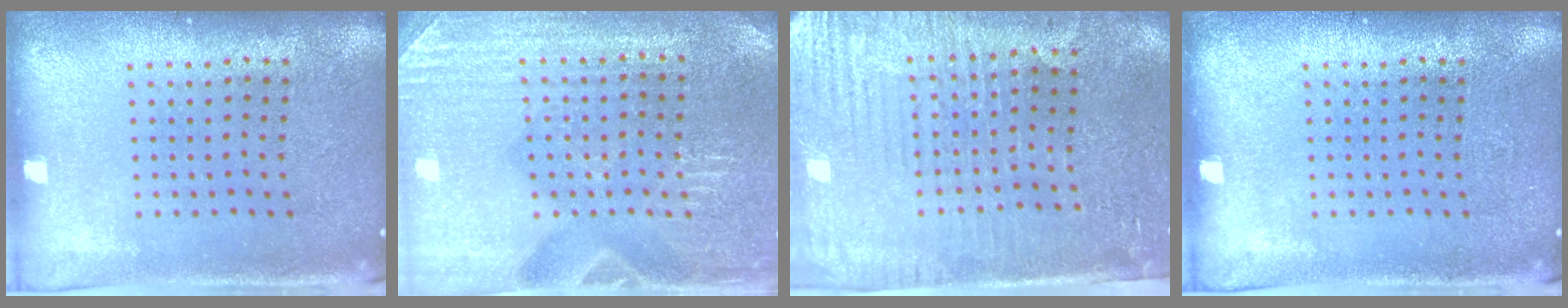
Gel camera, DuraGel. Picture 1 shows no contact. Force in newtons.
{"total": 3.2, "press": 3.1, "slide": 0.4}
{"total": 3.4, "press": 3.1, "slide": 1.3}
{"total": 0.0}